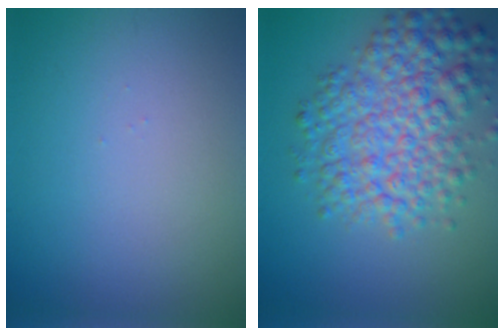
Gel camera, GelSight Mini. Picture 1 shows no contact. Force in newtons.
{"total": 7.0, "press": 7.0, "slide": 0.2}